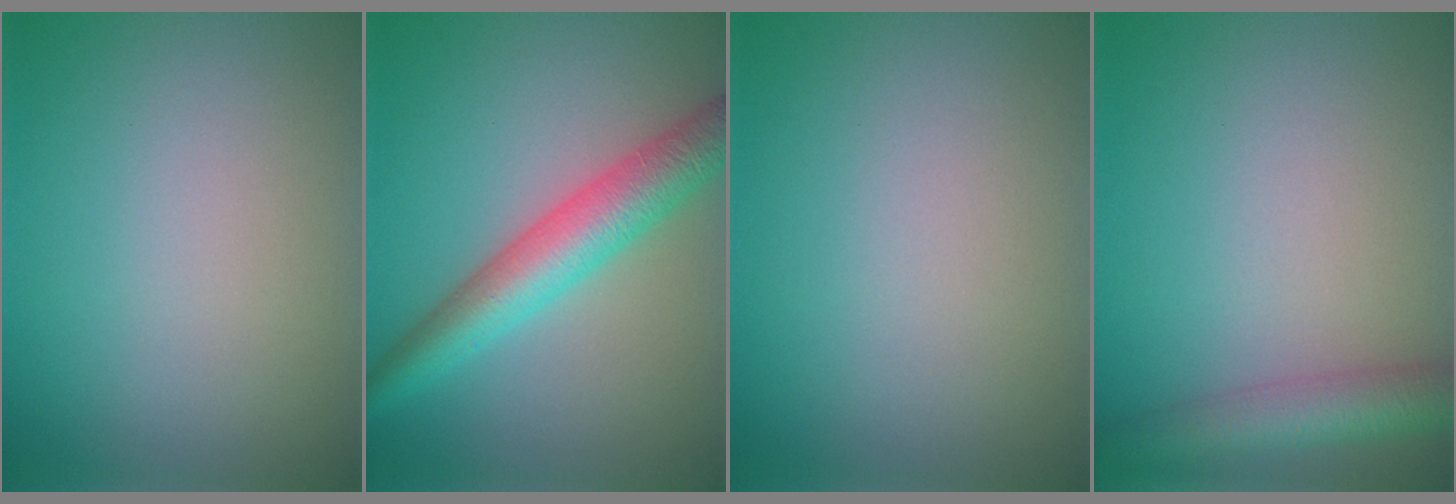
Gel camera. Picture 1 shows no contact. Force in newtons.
{"total": 5.6, "press": 5.6, "slide": 0.1}
{"total": 0.0}
{"total": 4.2, "press": 4.2, "slide": 0.2}